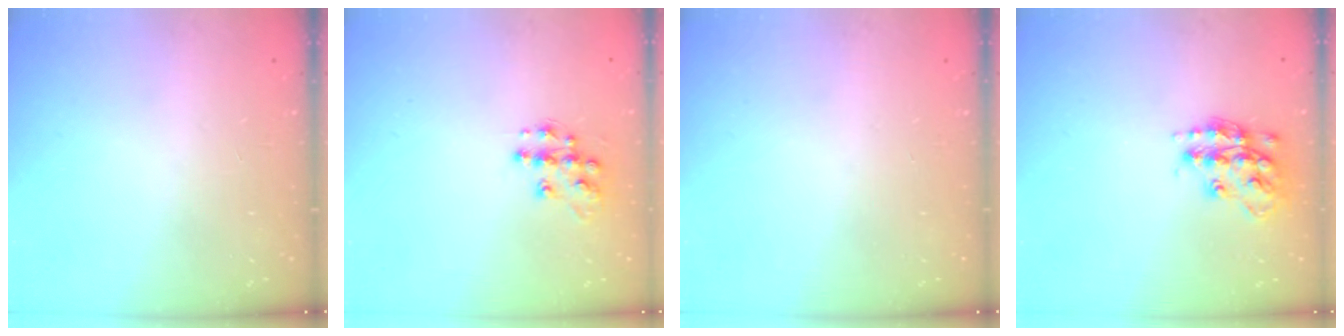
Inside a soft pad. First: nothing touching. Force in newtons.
{"total": 11.4, "press": 11.4, "slide": 0.8}
{"total": 0.0}
{"total": 16.1, "press": 16.1, "slide": 1.0}